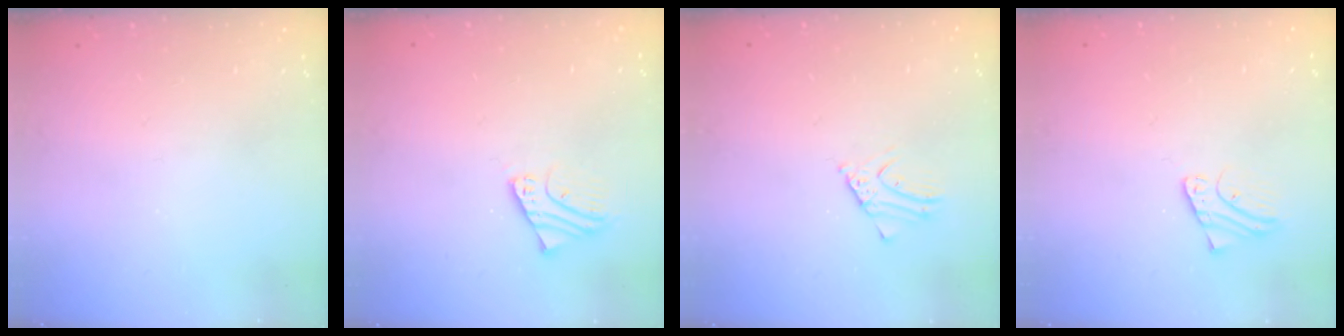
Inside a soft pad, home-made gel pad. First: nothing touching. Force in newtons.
{"total": 2.6, "press": 2.6, "slide": 0.2}
{"total": 2.5, "press": 2.5, "slide": 0.2}
{"total": 2.6, "press": 2.6, "slide": 0.2}